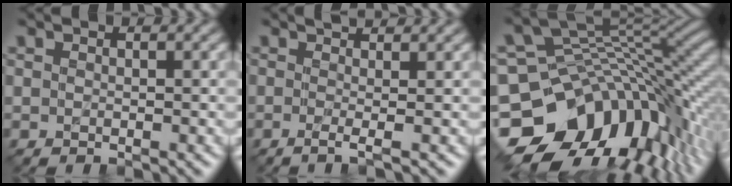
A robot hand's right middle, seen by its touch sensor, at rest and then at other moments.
{"total": 3.2, "force": [0.4, 1.0, 3.1], "torque": [-0.036, 0.006, -0.023]}
{"total": 14.7, "force": [-5.4, 9.7, 9.7], "torque": [-0.186, -0.005, -0.092]}